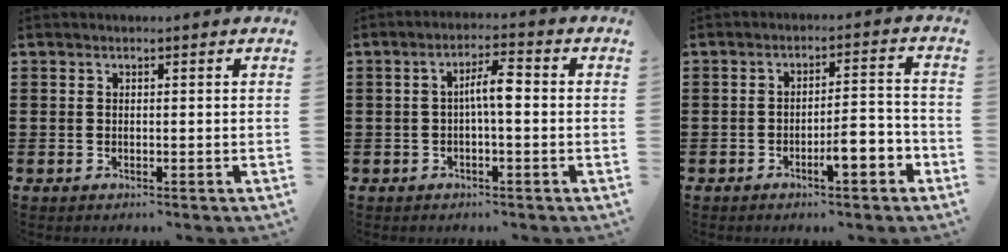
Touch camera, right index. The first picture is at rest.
{"total": 4.5, "force": [-0.2, 1.0, 4.4], "torque": [-0.081, 0.011, -0.008]}
{"total": 5.2, "force": [-2.8, 1.3, 4.3], "torque": [-0.068, 0.007, -0.049]}